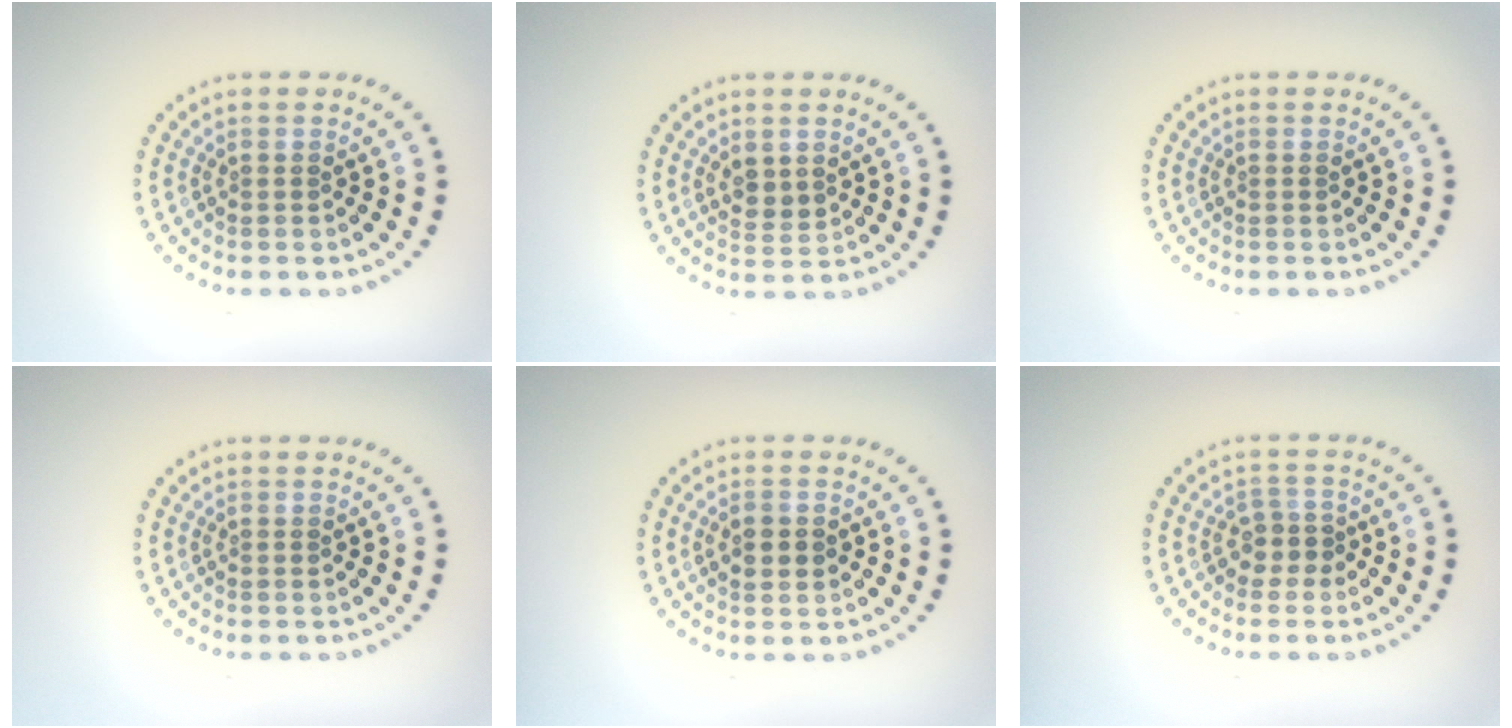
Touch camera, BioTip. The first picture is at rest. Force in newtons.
{"total": 1.8, "press": 1.7, "slide": 0.7}
{"total": 0.0}
{"total": 0.0}
{"total": 1.8, "press": 1.8, "slide": 0.3}
{"total": 1.9, "press": 1.5, "slide": 1.1}